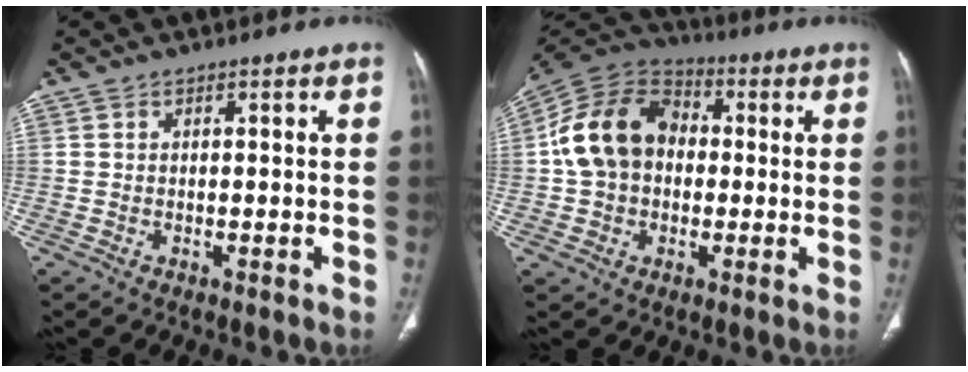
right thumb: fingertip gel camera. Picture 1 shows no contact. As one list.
[{"total": 15.5, "force": [0.6, 12.0, 9.8], "torque": [-0.164, 0.034, 0.000]}]